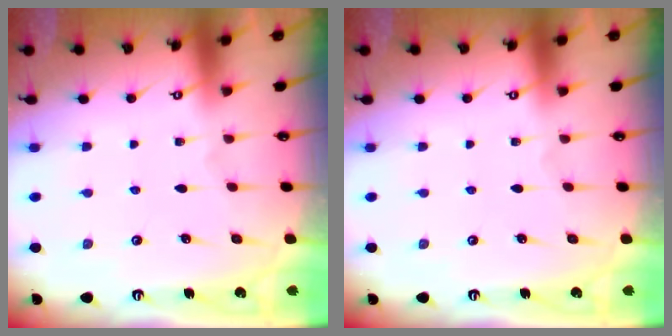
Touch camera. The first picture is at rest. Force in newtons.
{"total": 0.0}